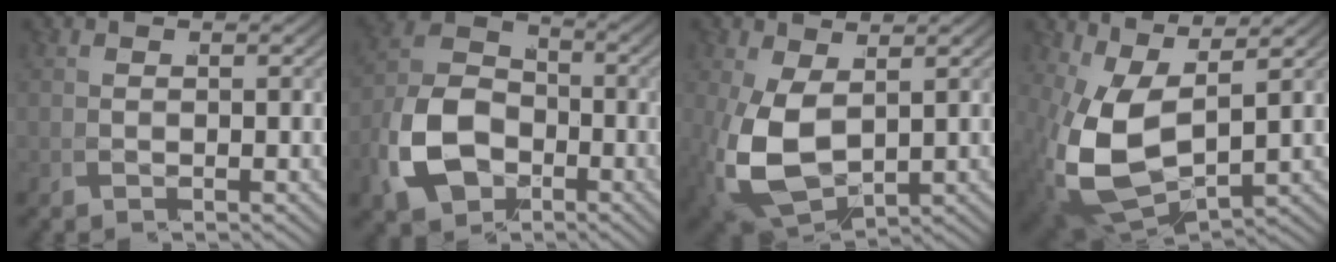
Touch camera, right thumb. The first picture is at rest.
{"total": 10.1, "force": [-2.3, 7.7, 6.2], "torque": [-0.143, -0.036, -0.021]}
{"total": 8.3, "force": [-0.9, 5.5, 6.2], "torque": [-0.172, -0.053, 0.022]}
{"total": 10.6, "force": [-0.1, 6.8, 8.2], "torque": [-0.218, -0.062, 0.037]}